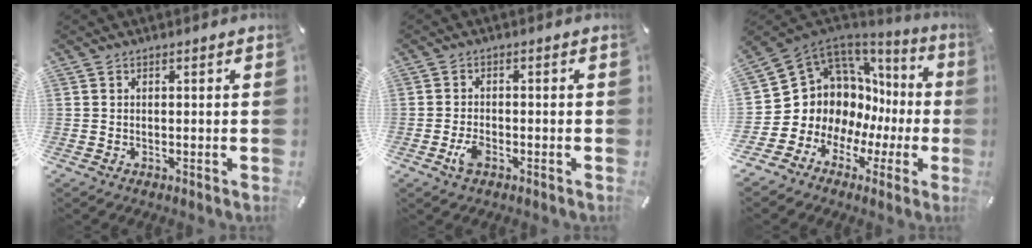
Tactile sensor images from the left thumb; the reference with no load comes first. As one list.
[{"total": 3.6, "force": [-1.7, 1.9, 2.5], "torque": [-0.061, 0.001, -0.035]}, {"total": 11.8, "force": [2.6, 10.6, 4.4], "torque": [-0.085, -0.061, 0.070]}]